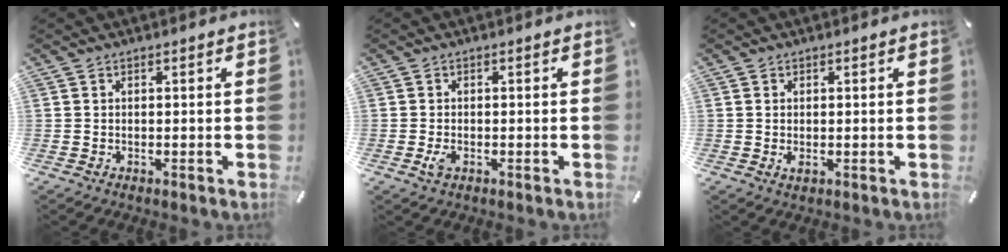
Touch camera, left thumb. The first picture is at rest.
{"total": 2.0, "force": [-0.8, 1.0, 1.6], "torque": [-0.041, -0.005, -0.016]}
{"total": 1.4, "force": [-0.1, 0.6, 1.2], "torque": [-0.031, -0.004, -0.003]}